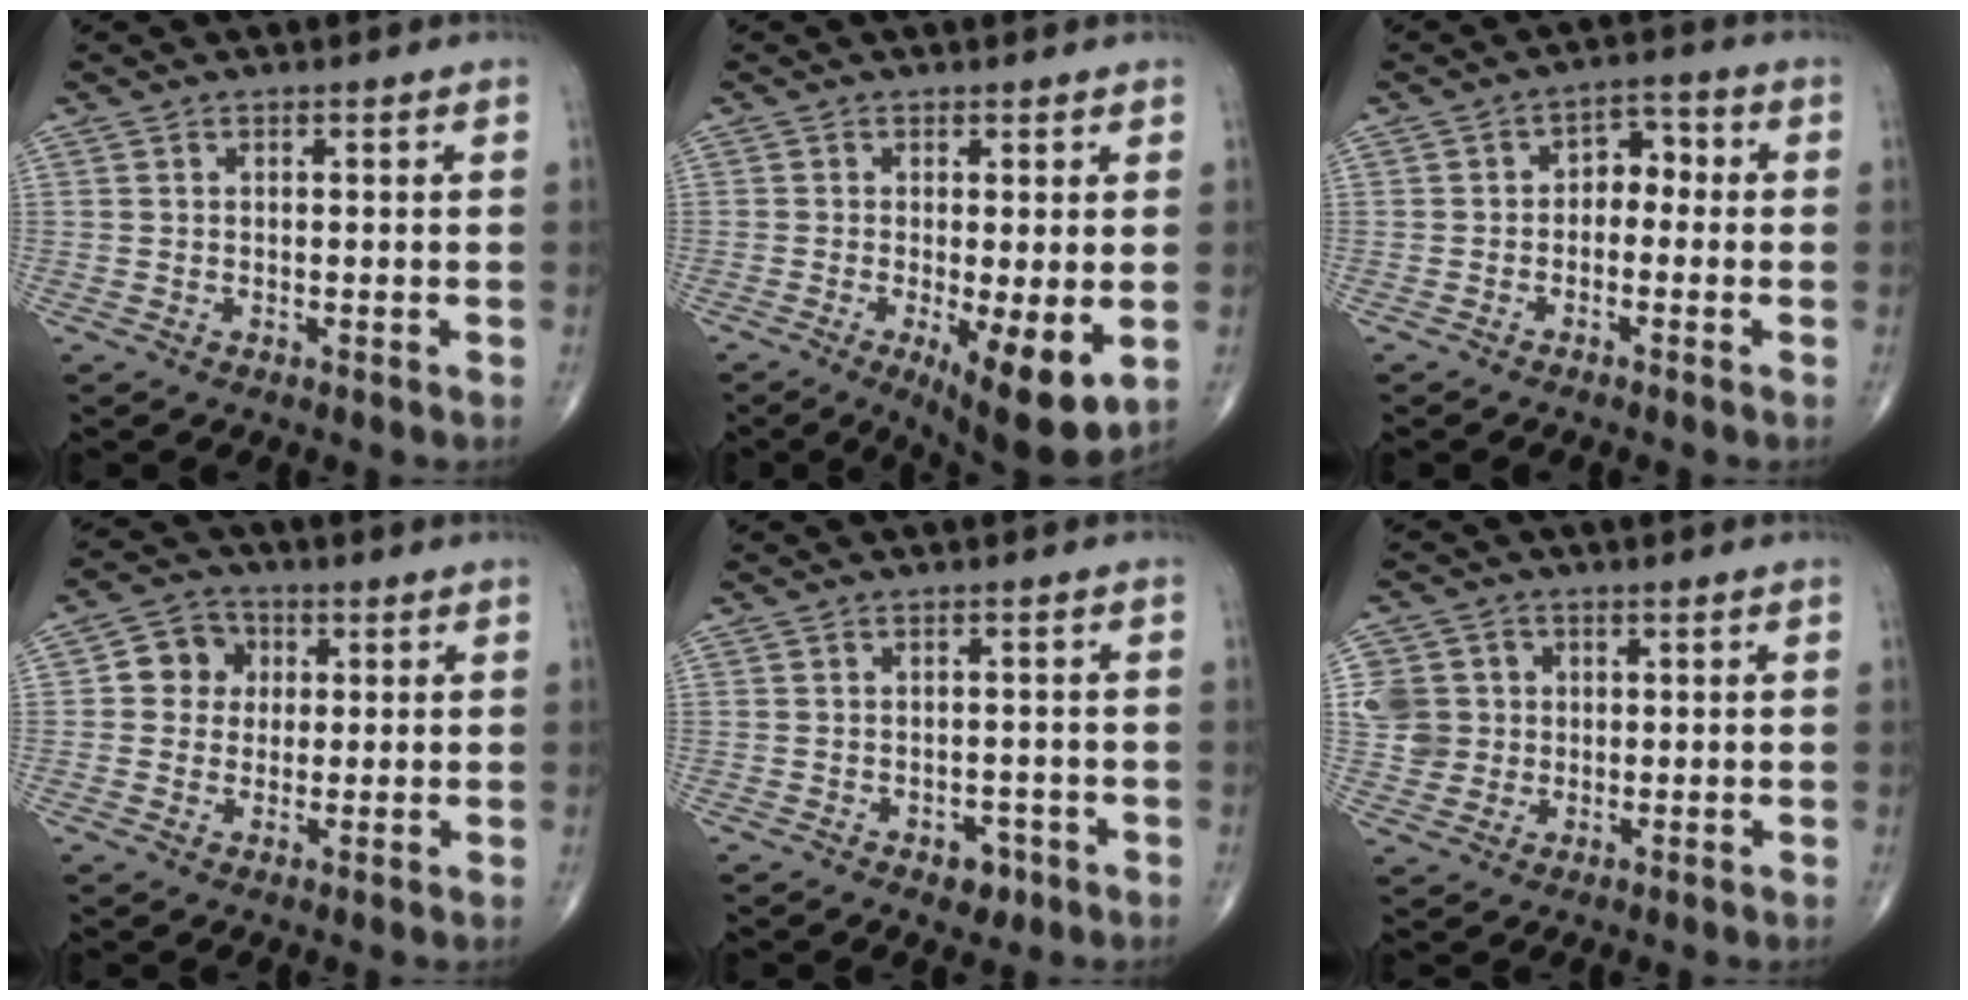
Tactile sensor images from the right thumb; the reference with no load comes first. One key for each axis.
{"total": 10.4, "fx": -2.5, "fy": 2.8, "fz": 9.6, "tx": -0.145, "ty": -0.027, "tz": -0.034}
{"total": 4.6, "fx": -0.7, "fy": 3.3, "fz": 3.2, "tx": -0.026, "ty": 0.029, "tz": -0.026}
{"total": 7.0, "fx": 1.1, "fy": 6.3, "fz": 3.0, "tx": -0.020, "ty": 0.009, "tz": 0.008}
{"total": 3.4, "fx": -1.8, "fy": 2.2, "fz": 1.8, "tx": -0.007, "ty": 0.009, "tz": -0.019}
{"total": 7.5, "fx": 0.9, "fy": 7.2, "fz": 2.0, "tx": -0.015, "ty": 0.006, "tz": 0.018}